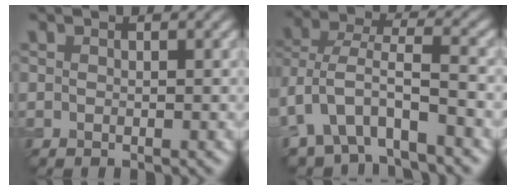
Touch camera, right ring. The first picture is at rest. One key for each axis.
{"total": 6.5, "fx": -3.2, "fy": 3.3, "fz": 4.6, "tx": -0.097, "ty": 0.003, "tz": -0.065}